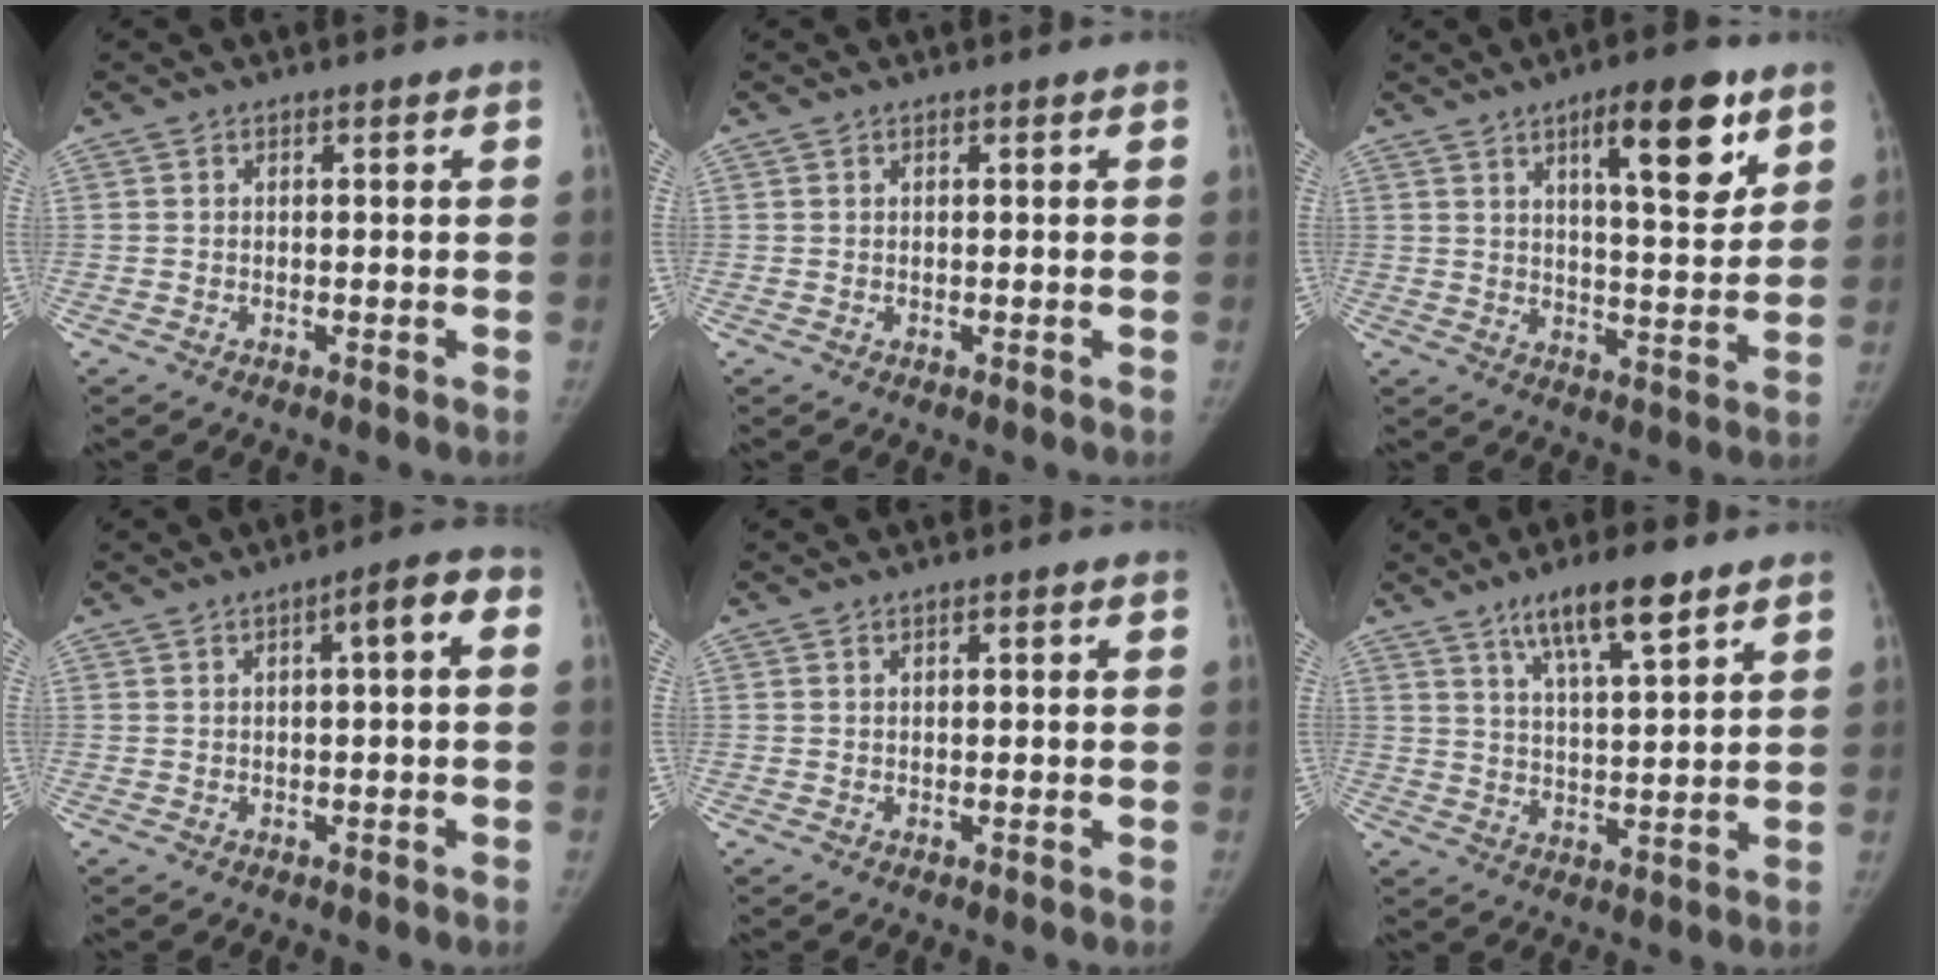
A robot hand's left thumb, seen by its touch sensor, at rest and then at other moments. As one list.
[{"total": 0.0}, {"total": 13.1, "force": [6.9, 3.9, 10.4], "torque": [-0.124, -0.037, 0.102]}, {"total": 4.4, "force": [0.6, 1.2, 4.2], "torque": [-0.057, 0.023, 0.004]}, {"total": 0.5, "force": [0.2, 0.2, 0.4], "torque": [-0.006, 0.001, 0.003]}, {"total": 10.0, "force": [6.6, 2.0, 7.2], "torque": [-0.115, -0.032, 0.116]}]